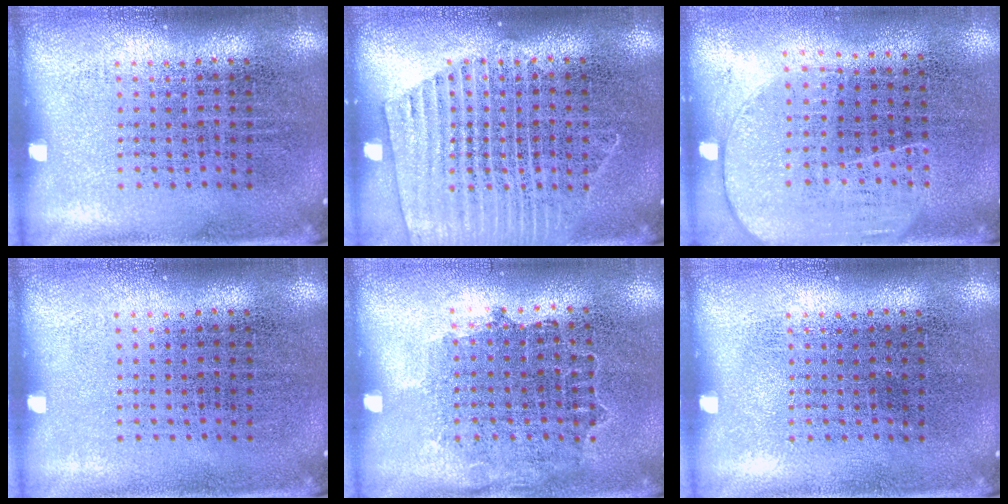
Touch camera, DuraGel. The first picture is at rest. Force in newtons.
{"total": 2.4, "press": 2.4, "slide": 0.2}
{"total": 1.8, "press": 1.5, "slide": 0.9}
{"total": 0.0}
{"total": 0.8, "press": 0.8, "slide": 0.3}
{"total": 0.0}